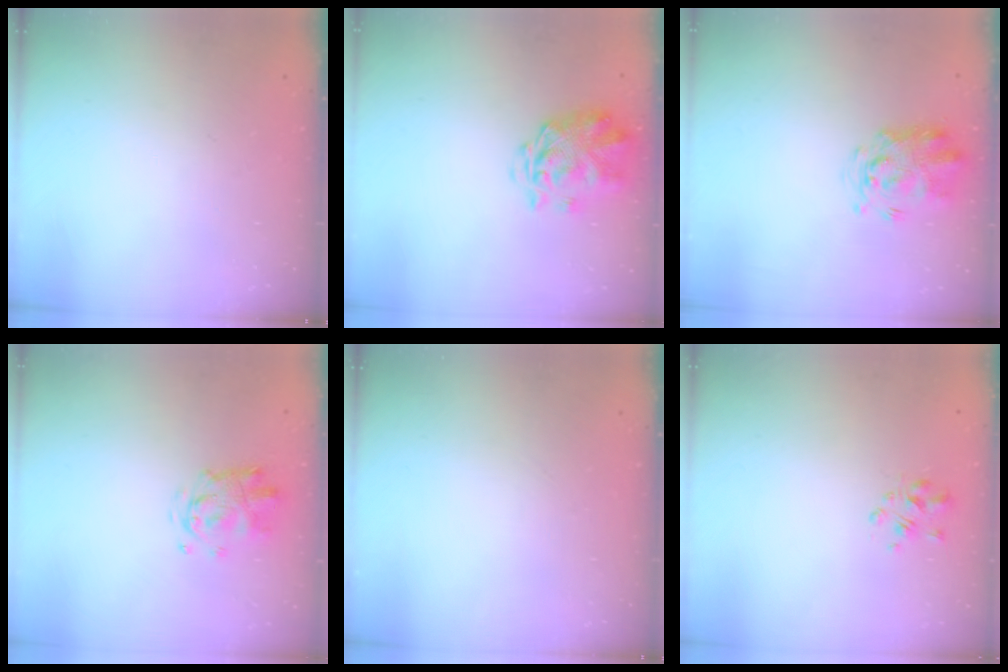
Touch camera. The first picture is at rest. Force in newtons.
{"total": 3.3, "press": 2.9, "slide": 1.6}
{"total": 3.6, "press": 3.5, "slide": 0.6}
{"total": 3.5, "press": 3.5, "slide": 0.6}
{"total": 0.0}
{"total": 3.1, "press": 3.0, "slide": 1.0}